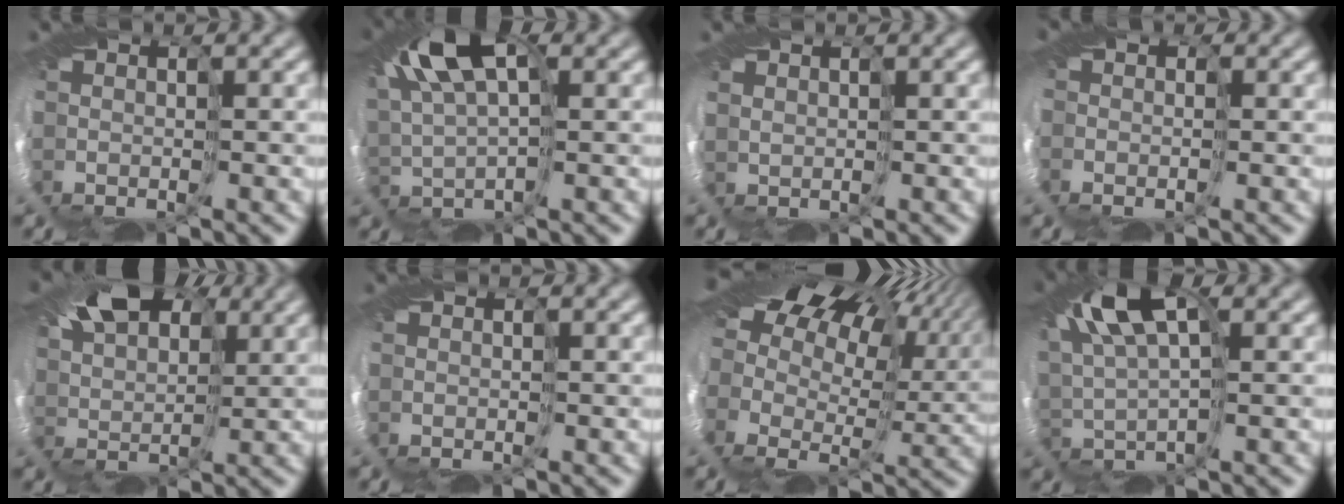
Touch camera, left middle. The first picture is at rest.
{"total": 7.5, "force": [2.7, 3.6, 6.0], "torque": [-0.129, 0.019, 0.040]}
{"total": 0.7, "force": [0.4, 0.4, -0.4], "torque": [0.001, 0.000, 0.008]}
{"total": 5.3, "force": [0.3, 4.4, 2.9], "torque": [-0.051, 0.003, -0.004]}
{"total": 7.2, "force": [4.2, 4.2, 4.1], "torque": [-0.092, 0.026, 0.063]}
{"total": 0.0}
{"total": 19.1, "force": [7.1, 12.3, 12.8], "torque": [-0.246, 0.036, 0.111]}
{"total": 6.8, "force": [2.6, 2.8, 5.6], "torque": [-0.123, 0.016, 0.039]}